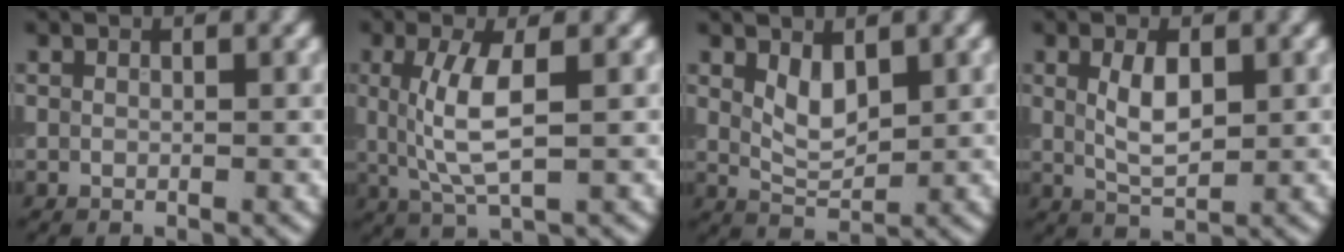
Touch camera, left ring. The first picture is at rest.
{"total": 4.7, "force": [0.6, 1.4, 4.5], "torque": [-0.095, 0.002, 0.013]}
{"total": 2.6, "force": [1.1, 1.3, 2.0], "torque": [-0.042, -0.005, 0.025]}
{"total": 3.3, "force": [0.7, 1.6, 2.8], "torque": [-0.060, 0.000, 0.017]}